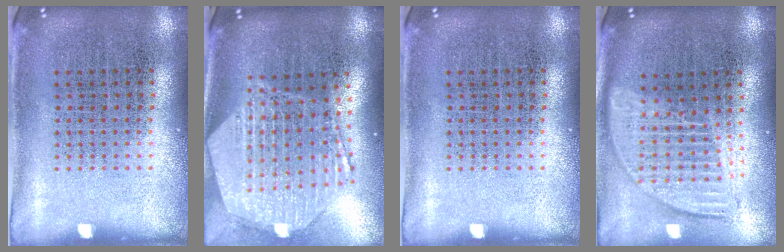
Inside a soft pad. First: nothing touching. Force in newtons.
{"total": 3.0, "press": 2.3, "slide": 1.9}
{"total": 0.0}
{"total": 1.8, "press": 1.5, "slide": 0.9}